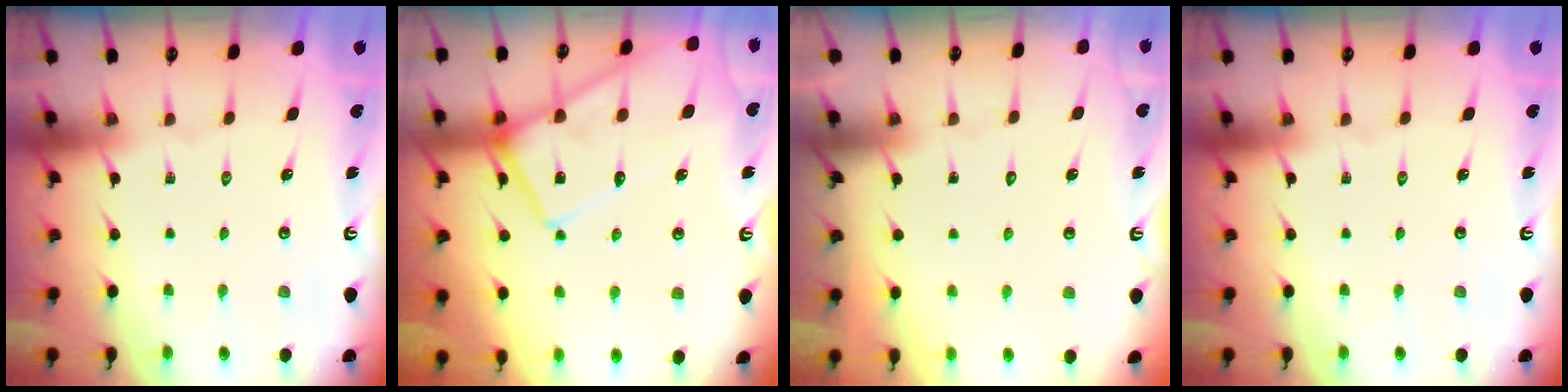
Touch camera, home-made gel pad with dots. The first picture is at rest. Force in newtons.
{"total": 13.9, "press": 13.8, "slide": 1.3}
{"total": 5.7, "press": 5.7, "slide": 0.5}
{"total": 0.0}